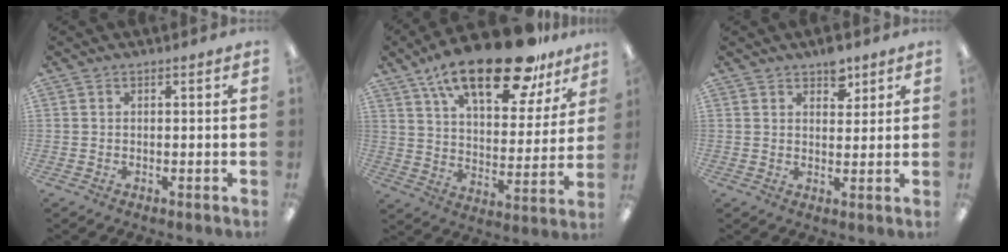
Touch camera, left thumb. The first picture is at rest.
{"total": 23.0, "force": [15.5, 8.6, 14.6], "torque": [-0.233, -0.086, 0.262]}
{"total": 5.2, "force": [3.6, 2.8, 2.5], "torque": [-0.017, -0.019, 0.058]}